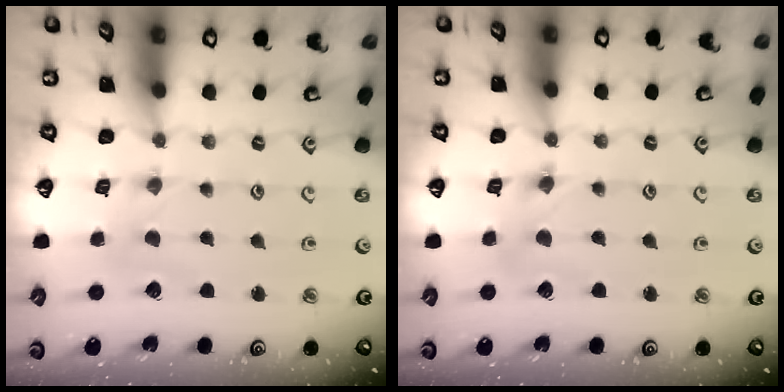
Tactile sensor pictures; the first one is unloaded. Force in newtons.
{"total": 1.4, "press": 1.4, "slide": 0.2}